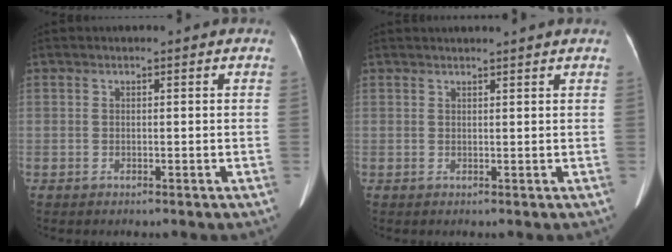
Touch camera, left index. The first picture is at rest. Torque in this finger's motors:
{"motor_torque": [0.36, -0.94, 0.08, 0.06]}